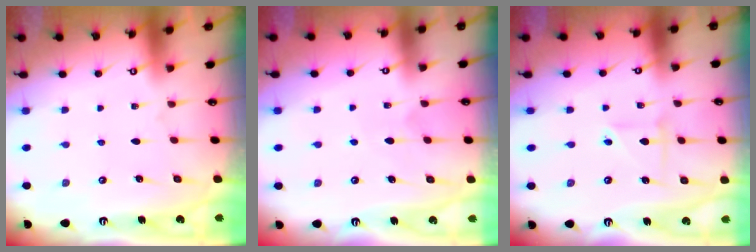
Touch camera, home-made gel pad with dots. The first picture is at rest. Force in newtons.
{"total": 4.3, "press": 4.2, "slide": 0.4}
{"total": 3.3, "press": 3.3, "slide": 0.2}